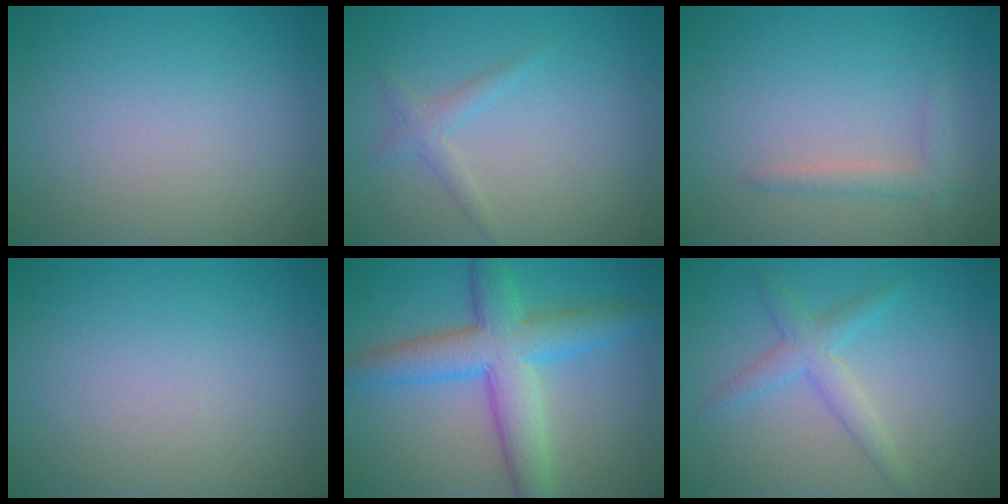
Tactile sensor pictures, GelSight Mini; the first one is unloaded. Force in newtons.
{"total": 1.5, "press": 1.5, "slide": 0.0}
{"total": 1.6, "press": 1.6, "slide": 0.1}
{"total": 0.0}
{"total": 7.1, "press": 7.1, "slide": 0.1}
{"total": 2.5, "press": 2.5, "slide": 0.1}